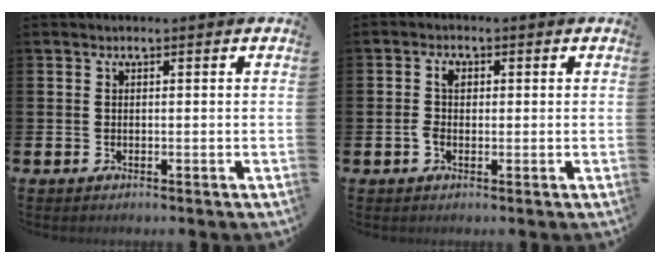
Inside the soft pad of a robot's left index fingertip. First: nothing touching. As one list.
[{"total": 2.3, "force": [0.1, 1.4, 1.8], "torque": [-0.028, 0.005, -0.002]}]